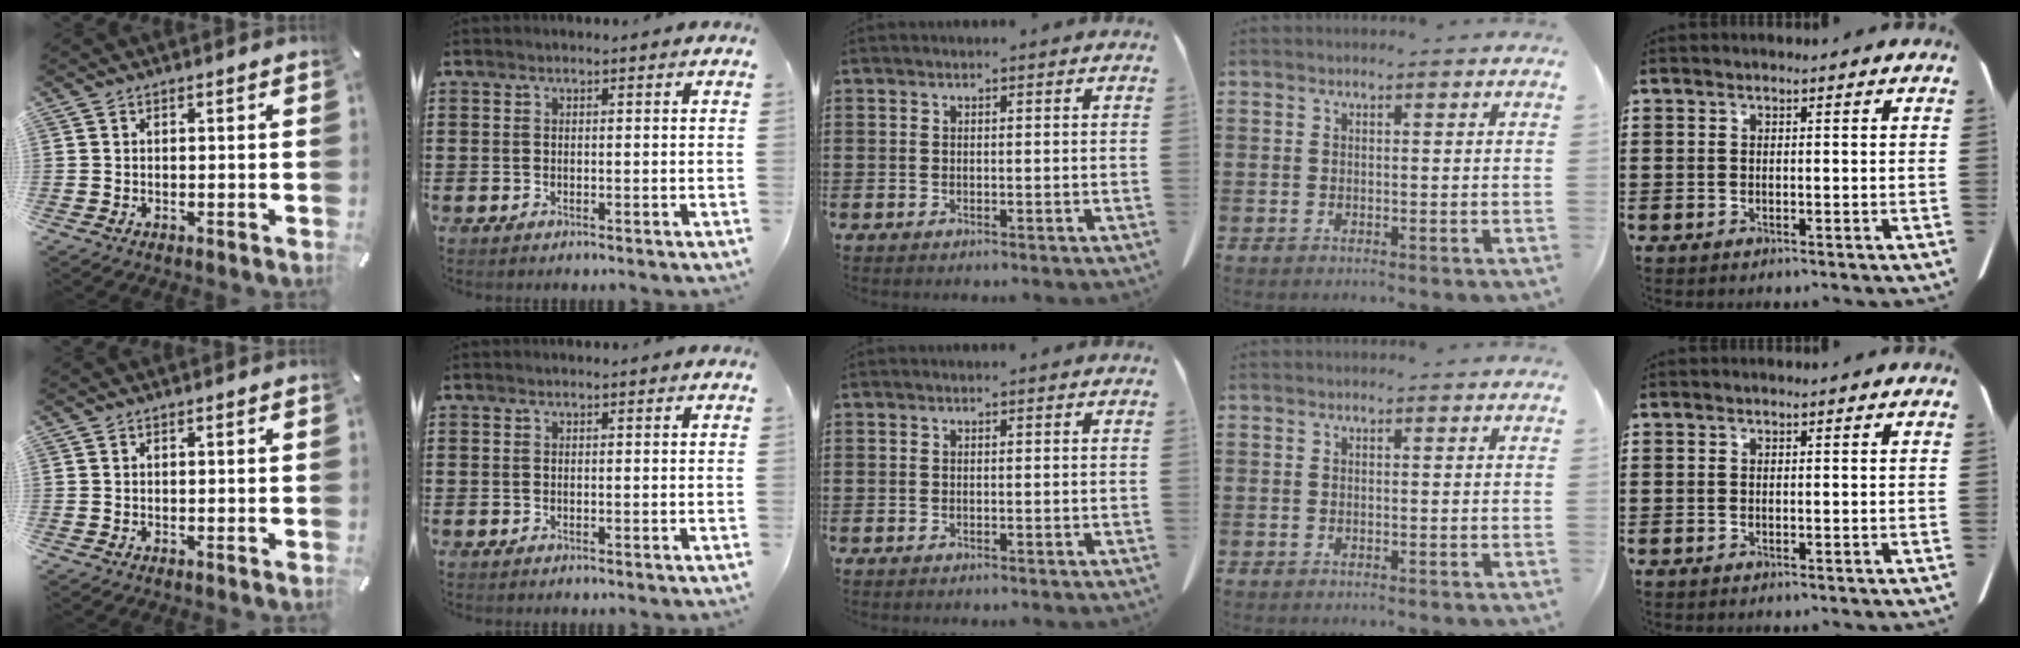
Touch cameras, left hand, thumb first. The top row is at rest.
{}